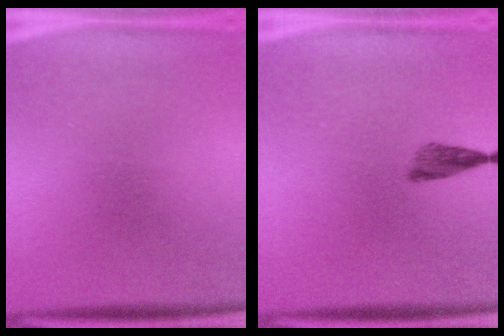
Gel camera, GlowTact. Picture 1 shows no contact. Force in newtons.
{"total": 2.1}